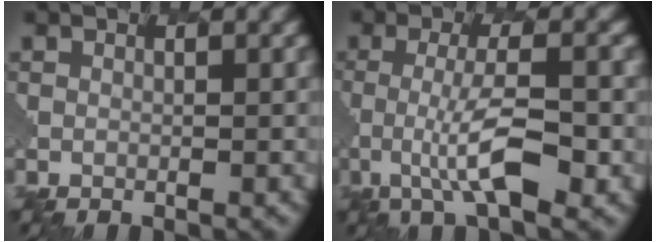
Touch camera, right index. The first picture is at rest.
{"total": 2.5, "force": [-0.5, -0.7, 2.4], "torque": [-0.073, 0.020, -0.042]}